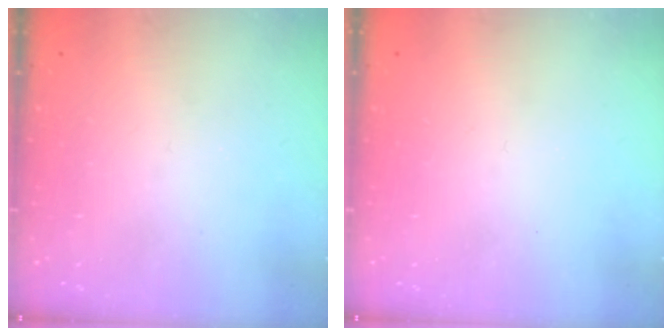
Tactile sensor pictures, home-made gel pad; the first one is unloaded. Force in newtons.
{"total": 0.0}